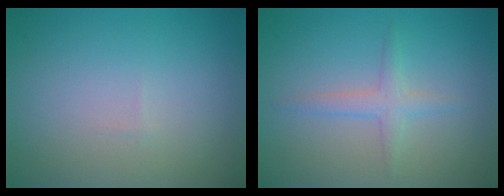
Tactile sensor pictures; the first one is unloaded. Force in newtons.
{"total": 1.7, "press": 1.7, "slide": 0.0}